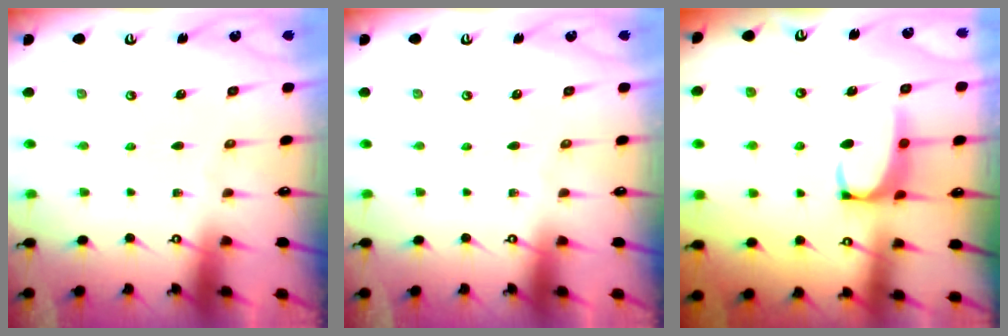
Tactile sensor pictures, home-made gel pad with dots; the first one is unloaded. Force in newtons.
{"total": 0.0}
{"total": 2.5, "press": 2.4, "slide": 0.8}